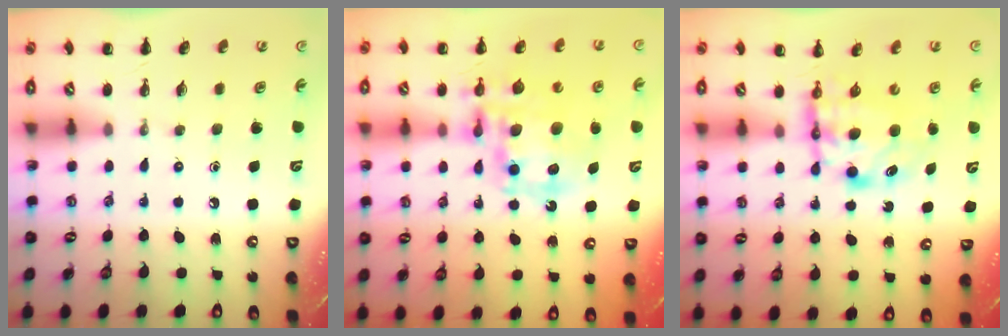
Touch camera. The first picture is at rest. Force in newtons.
{"total": 16.2, "press": 15.8, "slide": 3.6}
{"total": 6.2, "press": 6.1, "slide": 0.7}